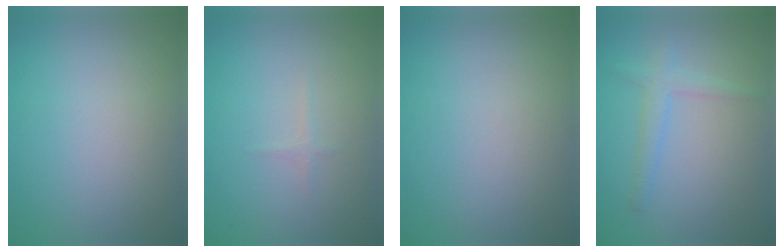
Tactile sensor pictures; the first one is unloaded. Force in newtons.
{"total": 0.5, "press": 0.5, "slide": 0.0}
{"total": 0.0}
{"total": 2.0, "press": 2.0, "slide": 0.1}